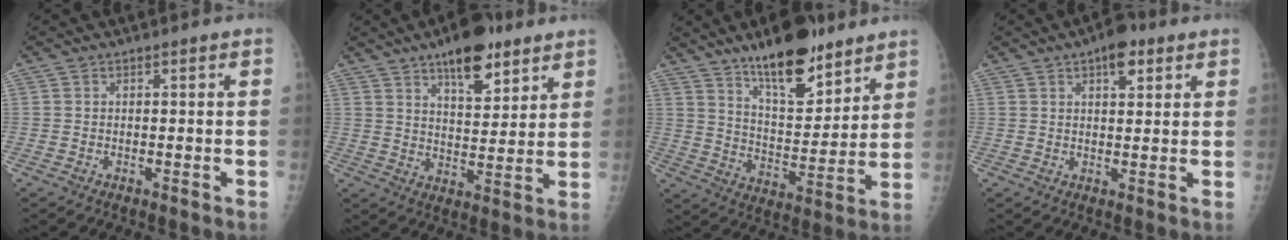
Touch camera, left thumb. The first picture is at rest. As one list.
[{"total": 12.2, "force": [7.9, 4.9, 8.0], "torque": [-0.093, -0.043, 0.122]}, {"total": 16.2, "force": [11.6, 5.8, 9.7], "torque": [-0.118, -0.078, 0.195]}, {"total": 5.9, "force": [3.3, 2.6, 4.1], "torque": [-0.042, -0.009, 0.042]}]